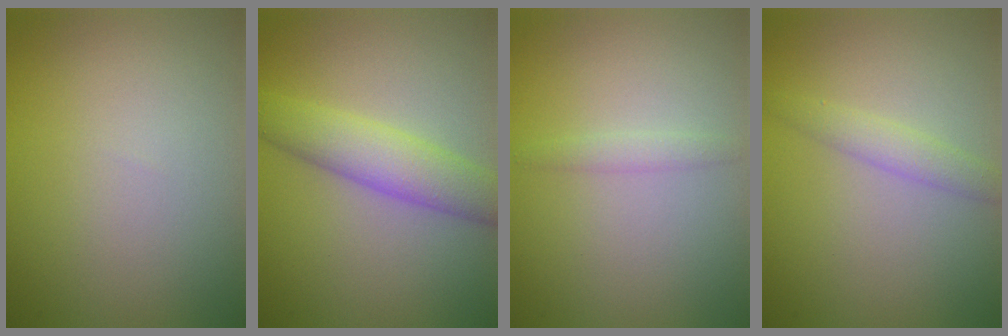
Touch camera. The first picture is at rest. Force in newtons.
{"total": 4.4, "press": 4.4, "slide": 0.1}
{"total": 1.0, "press": 1.0, "slide": 0.1}
{"total": 1.8, "press": 1.8, "slide": 0.0}